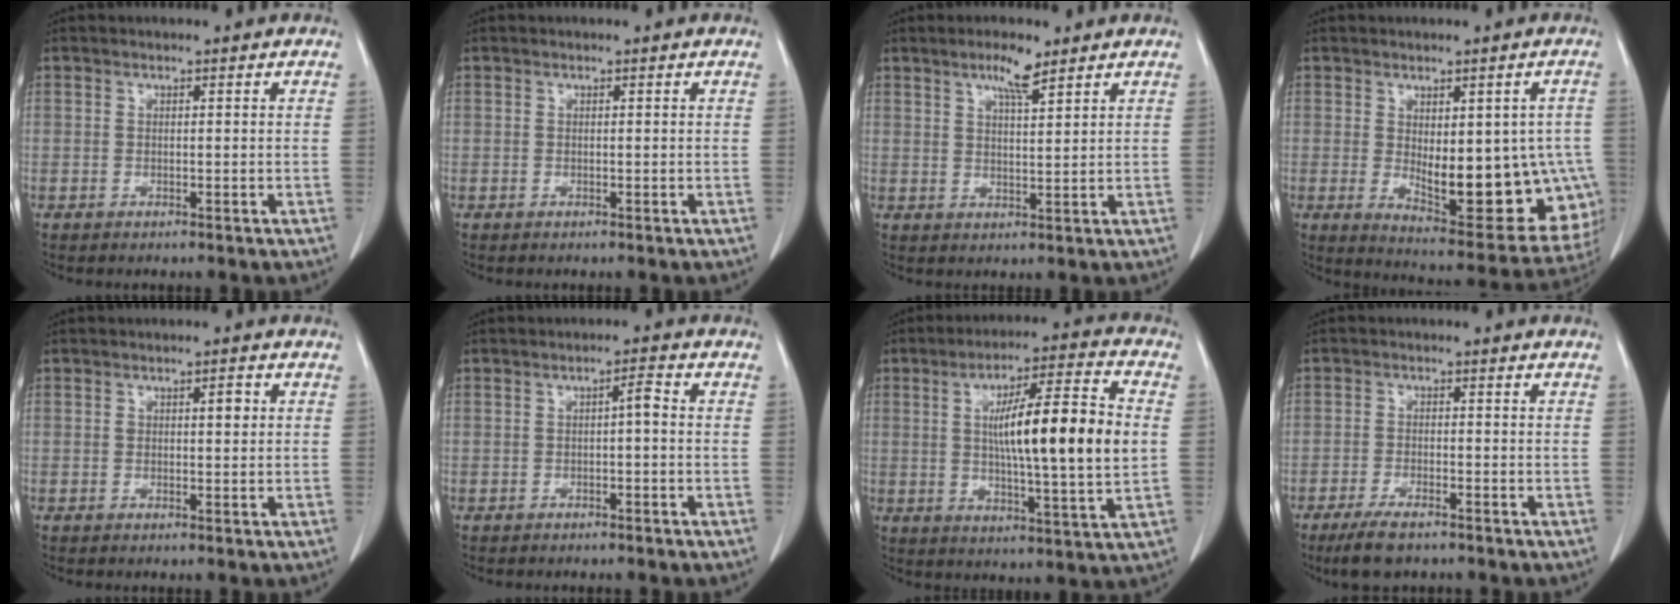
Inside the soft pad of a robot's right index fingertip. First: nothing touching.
{"total": 0.0}
{"total": 4.4, "force": [3.1, 0.6, 3.0], "torque": [-0.055, 0.001, 0.053]}
{"total": 17.2, "force": [-2.7, 7.6, 15.2], "torque": [-0.143, 0.000, -0.009]}
{"total": 2.1, "force": [0.6, 0.8, 1.8], "torque": [-0.030, 0.004, 0.012]}
{"total": 1.9, "force": [-0.2, 0.2, 1.9], "torque": [-0.029, 0.006, -0.004]}
{"total": 16.7, "force": [1.5, 1.2, 16.6], "torque": [-0.268, 0.006, 0.018]}
{"total": 5.6, "force": [-4.2, 1.3, 3.5], "torque": [-0.068, -0.010, -0.073]}